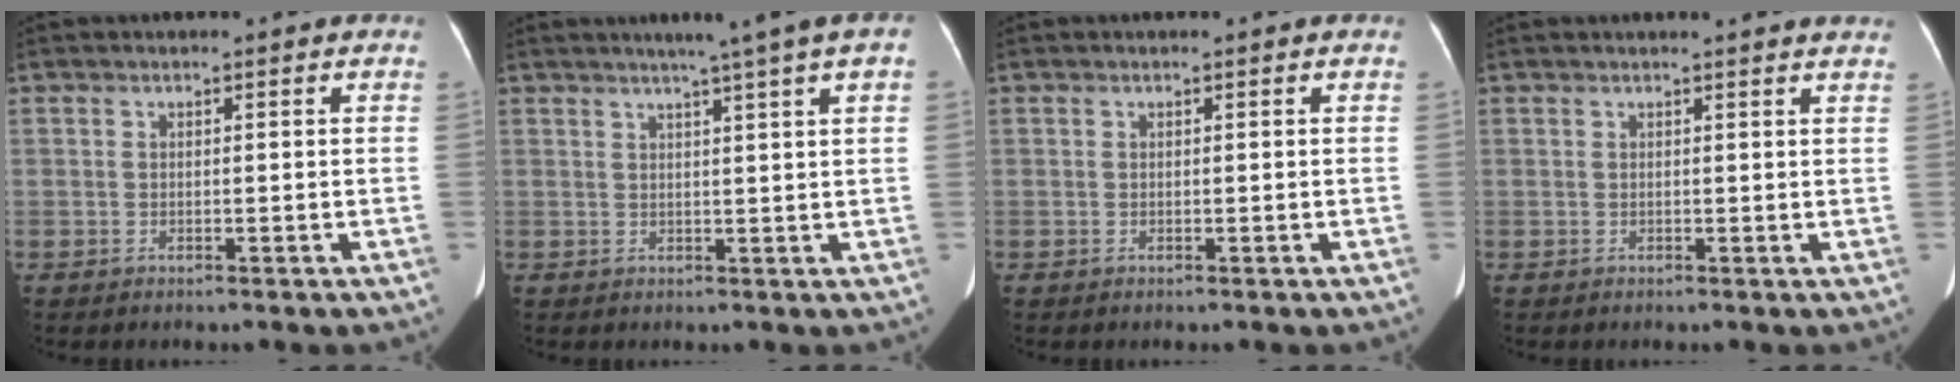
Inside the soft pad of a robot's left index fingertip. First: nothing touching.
{"total": 8.0, "force": [5.1, -0.2, 6.2], "torque": [-0.081, 0.025, 0.054]}
{"total": 0.0}
{"total": 6.6, "force": [6.3, 0.0, 2.0], "torque": [-0.023, 0.011, 0.052]}